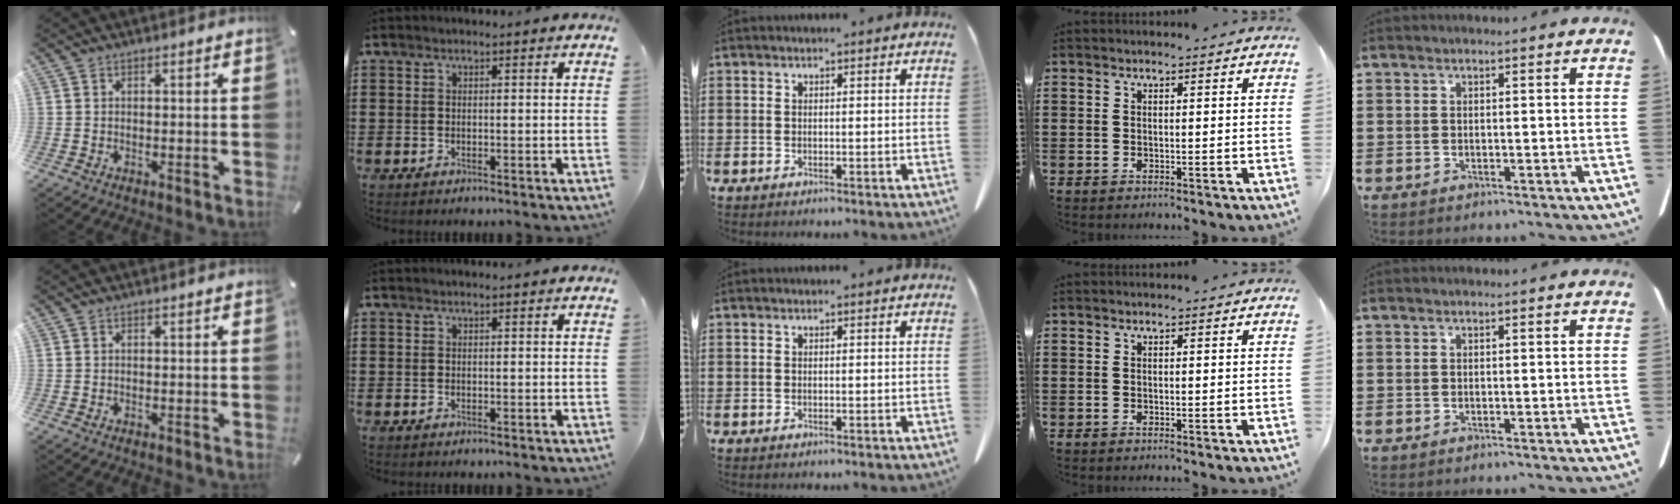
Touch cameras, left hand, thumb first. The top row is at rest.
{}